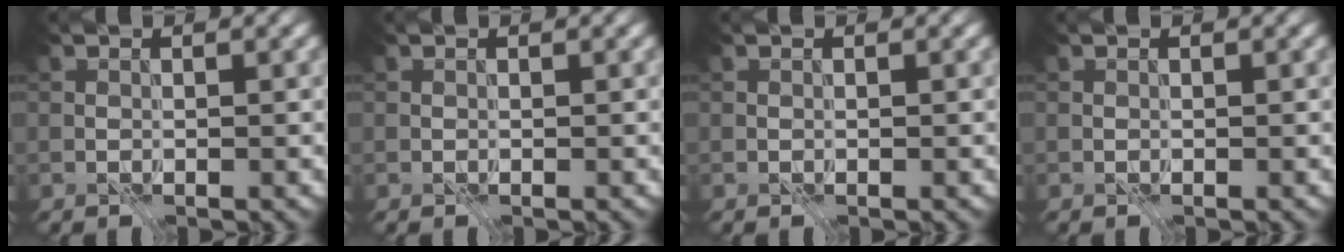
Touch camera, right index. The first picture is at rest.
{"total": 0.0}
{"total": 0.0}
{"total": 0.0}